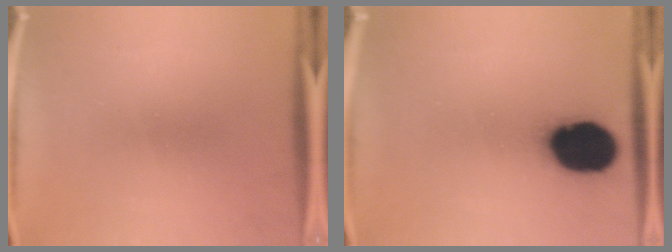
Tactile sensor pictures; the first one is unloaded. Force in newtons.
{"total": 19.3}